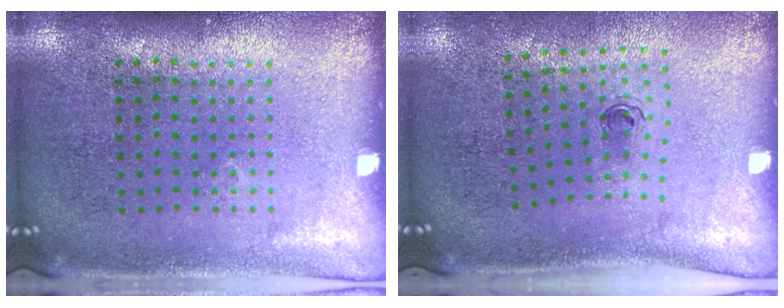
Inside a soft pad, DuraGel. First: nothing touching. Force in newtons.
{"total": 0.6, "press": 0.3, "slide": 0.5}